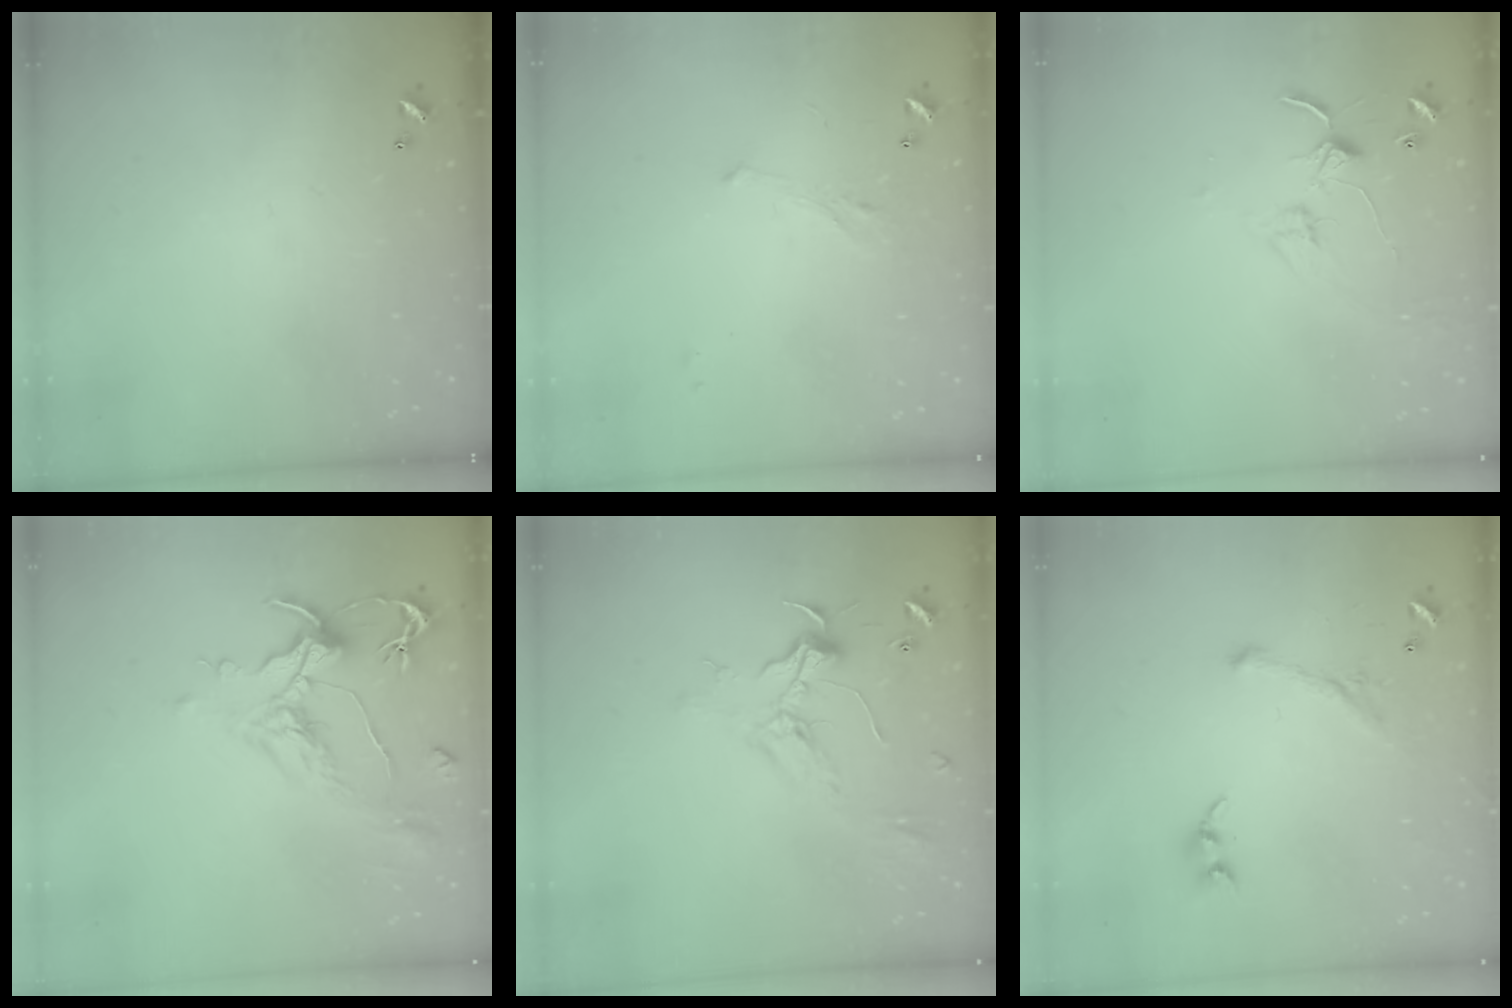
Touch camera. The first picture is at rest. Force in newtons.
{"total": 1.4, "press": 1.3, "slide": 0.6}
{"total": 2.8, "press": 2.8, "slide": 0.4}
{"total": 1.6, "press": 0.6, "slide": 1.4}
{"total": 2.4, "press": 2.3, "slide": 0.8}
{"total": 2.8, "press": 2.6, "slide": 0.9}